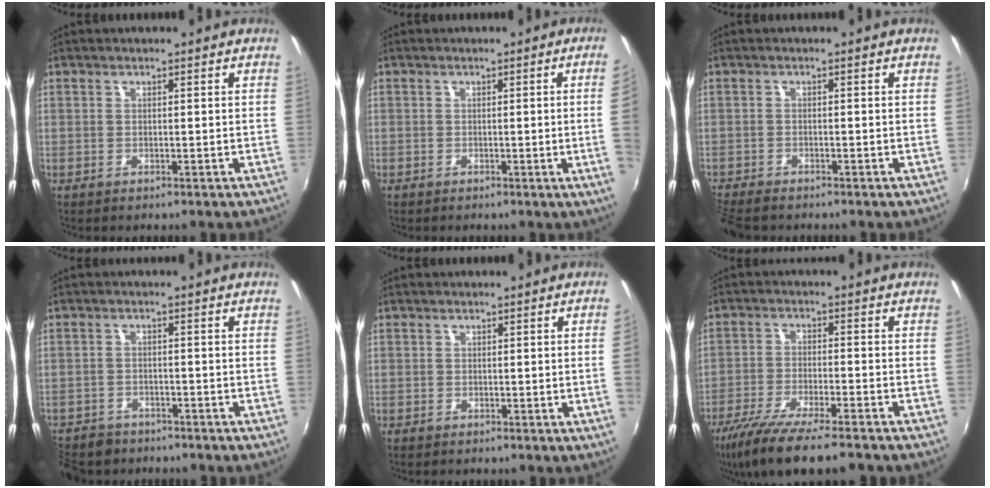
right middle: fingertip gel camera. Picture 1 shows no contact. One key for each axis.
{"total": 4.3, "fx": 0.1, "fy": -2.1, "fz": 3.8, "tx": -0.060, "ty": -0.010, "tz": 0.005}
{"total": 5.1, "fx": -4.6, "fy": 1.0, "fz": 1.8, "tx": -0.053, "ty": -0.028, "tz": -0.087}
{"total": 8.1, "fx": -6.3, "fy": 4.6, "fz": 2.0, "tx": -0.068, "ty": -0.003, "tz": -0.106}
{"total": 1.7, "fx": 0.0, "fy": -1.0, "fz": 1.4, "tx": -0.012, "ty": -0.013, "tz": 0.003}
{"total": 13.6, "fx": -10.8, "fy": 1.8, "fz": 8.0, "tx": -0.171, "ty": -0.043, "tz": -0.188}